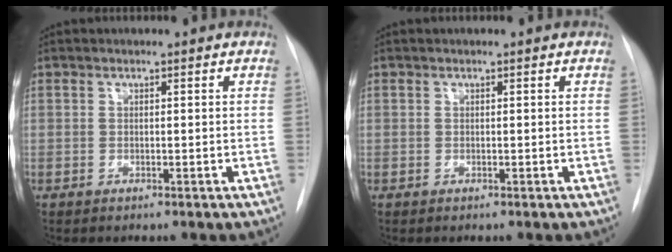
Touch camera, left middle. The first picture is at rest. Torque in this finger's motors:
{"motor_torque": [0.15, -0.12, -0.05, 0.00]}